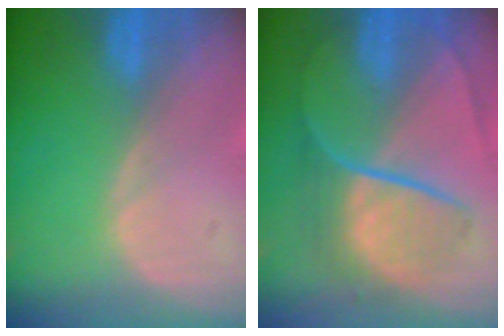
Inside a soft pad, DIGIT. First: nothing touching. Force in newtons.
{"total": 8.3, "press": 7.6, "slide": 3.3}